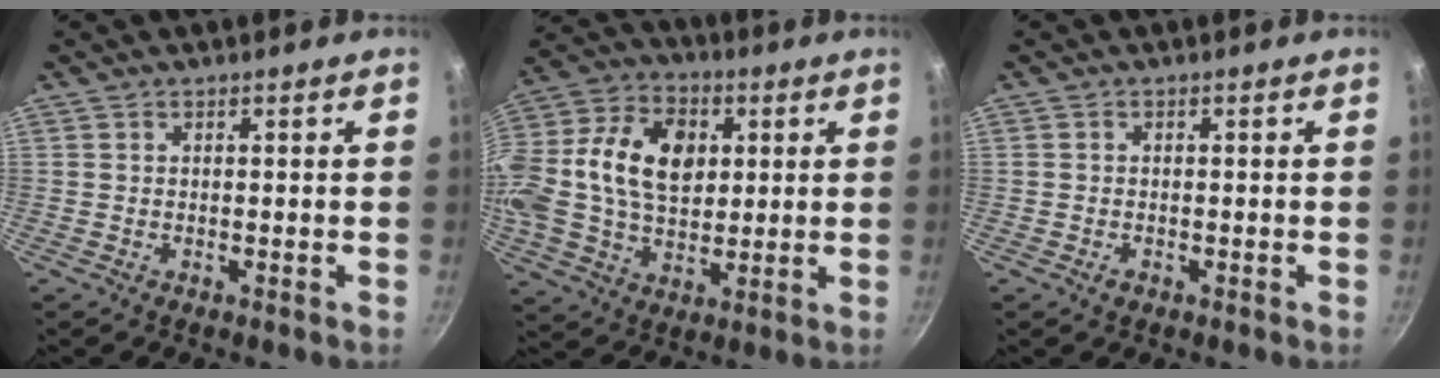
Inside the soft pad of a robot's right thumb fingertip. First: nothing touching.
{"total": 22.7, "force": [3.5, 15.7, 16.0], "torque": [-0.310, 0.028, 0.052]}
{"total": 1.1, "force": [-0.6, 0.7, 0.5], "torque": [-0.008, 0.000, -0.011]}